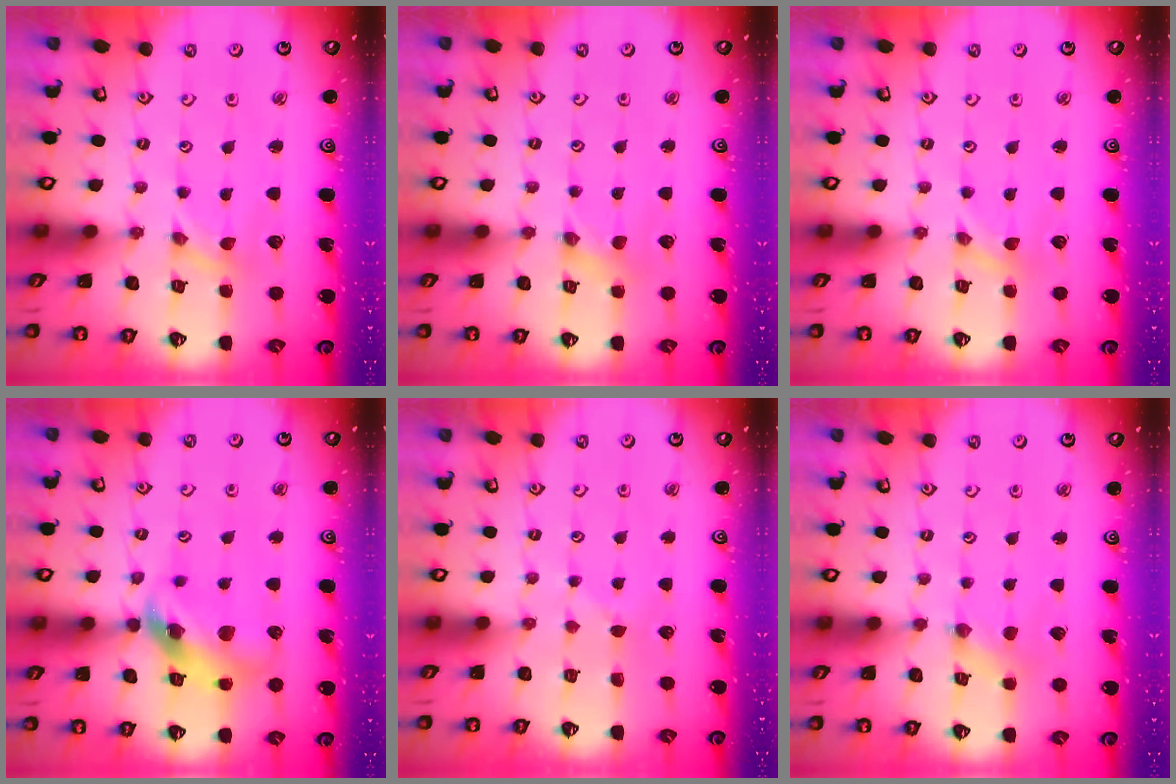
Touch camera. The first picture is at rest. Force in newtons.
{"total": 0.0}
{"total": 0.0}
{"total": 14.3, "press": 14.2, "slide": 1.6}
{"total": 2.5, "press": 2.5, "slide": 0.4}
{"total": 1.8, "press": 1.8, "slide": 0.4}